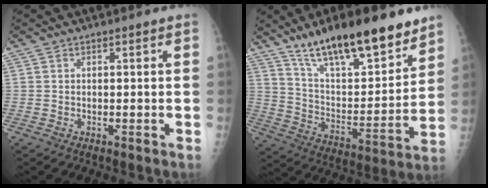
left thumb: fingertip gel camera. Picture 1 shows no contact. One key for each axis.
{"total": 22.6, "fx": 16.5, "fy": 6.4, "fz": 14.1, "tx": -0.195, "ty": -0.075, "tz": 0.280}